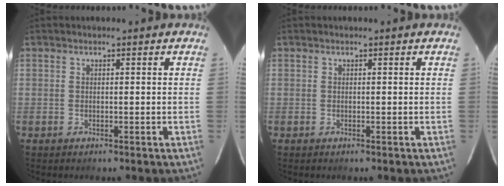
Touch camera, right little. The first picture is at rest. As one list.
[{"total": 0.0}]